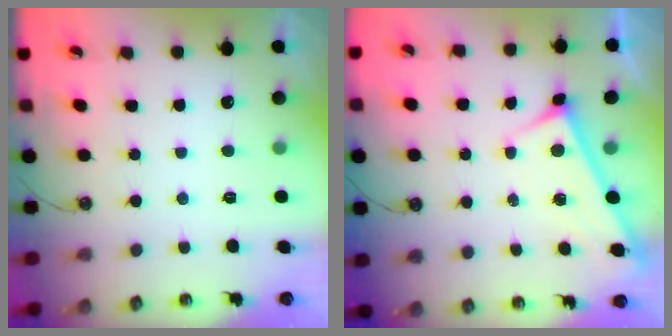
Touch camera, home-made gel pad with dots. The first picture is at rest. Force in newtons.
{"total": 3.4, "press": 3.4, "slide": 0.4}